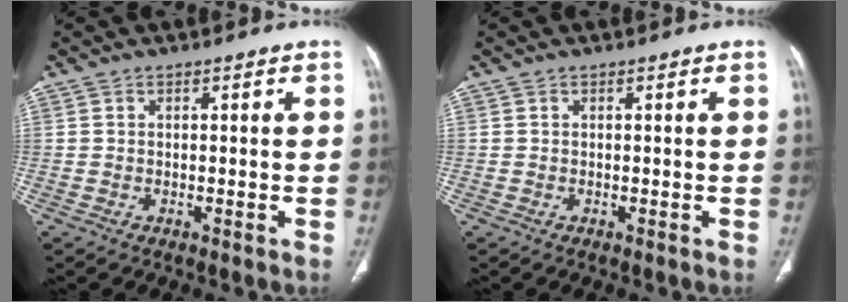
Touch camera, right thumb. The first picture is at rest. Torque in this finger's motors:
{"motor_torque": [-0.06, 0.06, -0.02, 0.02, 0.03]}